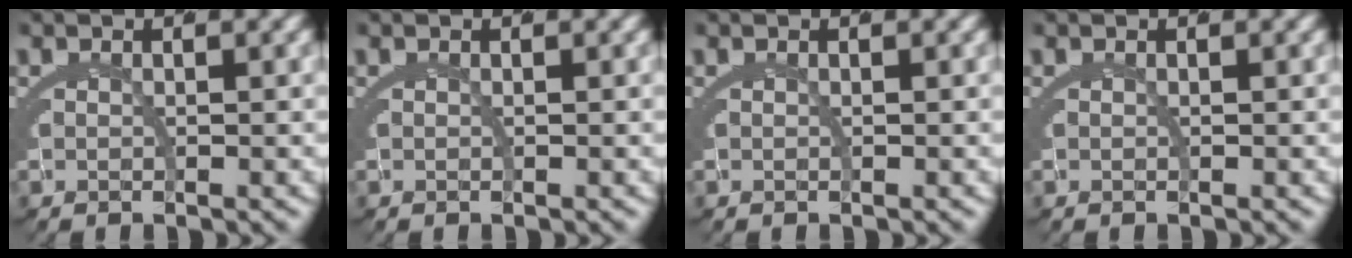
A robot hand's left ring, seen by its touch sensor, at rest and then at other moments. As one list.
[{"total": 0.0}, {"total": 0.0}, {"total": 0.0}]